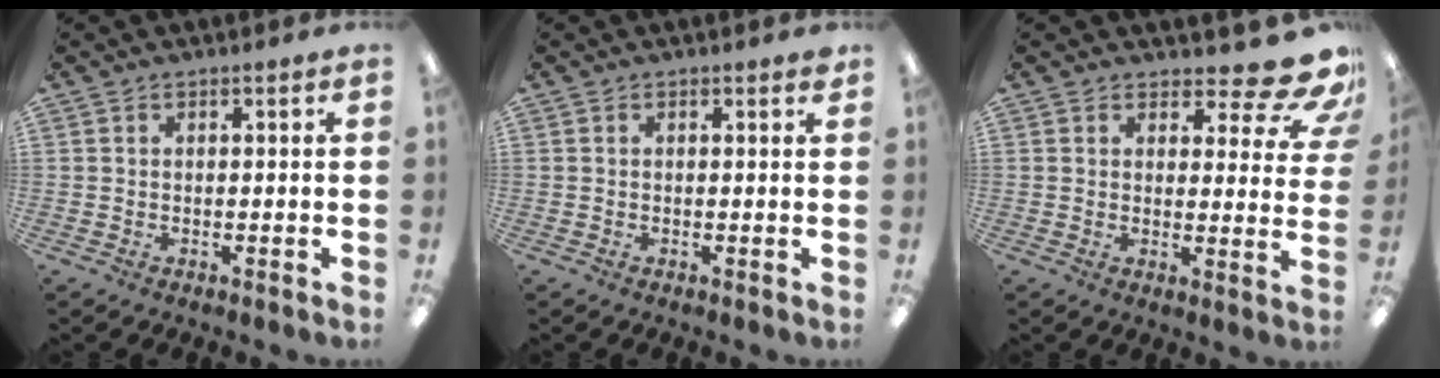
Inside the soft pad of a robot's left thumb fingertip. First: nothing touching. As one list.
[{"total": 0.5, "force": [0.5, 0.1, 0.3], "torque": [0.001, -0.002, 0.006]}, {"total": 10.4, "force": [7.8, 3.1, 6.1], "torque": [-0.068, -0.061, 0.137]}]